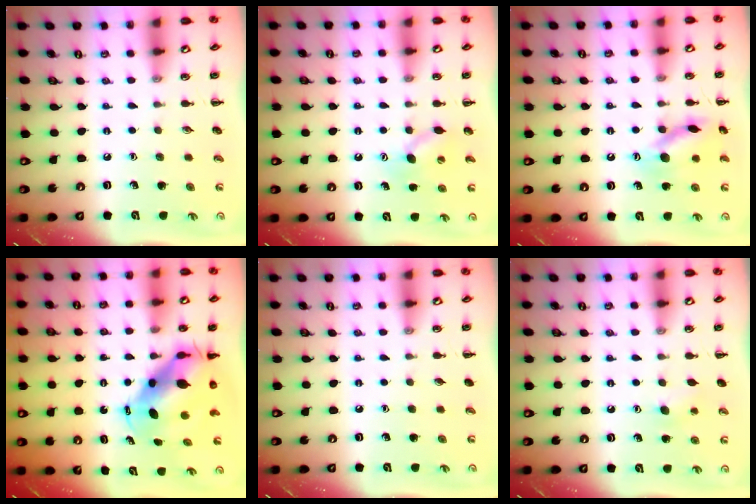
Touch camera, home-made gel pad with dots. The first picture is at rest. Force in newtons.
{"total": 7.8, "press": 7.7, "slide": 1.5}
{"total": 12.8, "press": 12.8, "slide": 1.2}
{"total": 8.3, "press": 8.0, "slide": 2.1}
{"total": 0.0}
{"total": 6.0, "press": 5.8, "slide": 1.6}